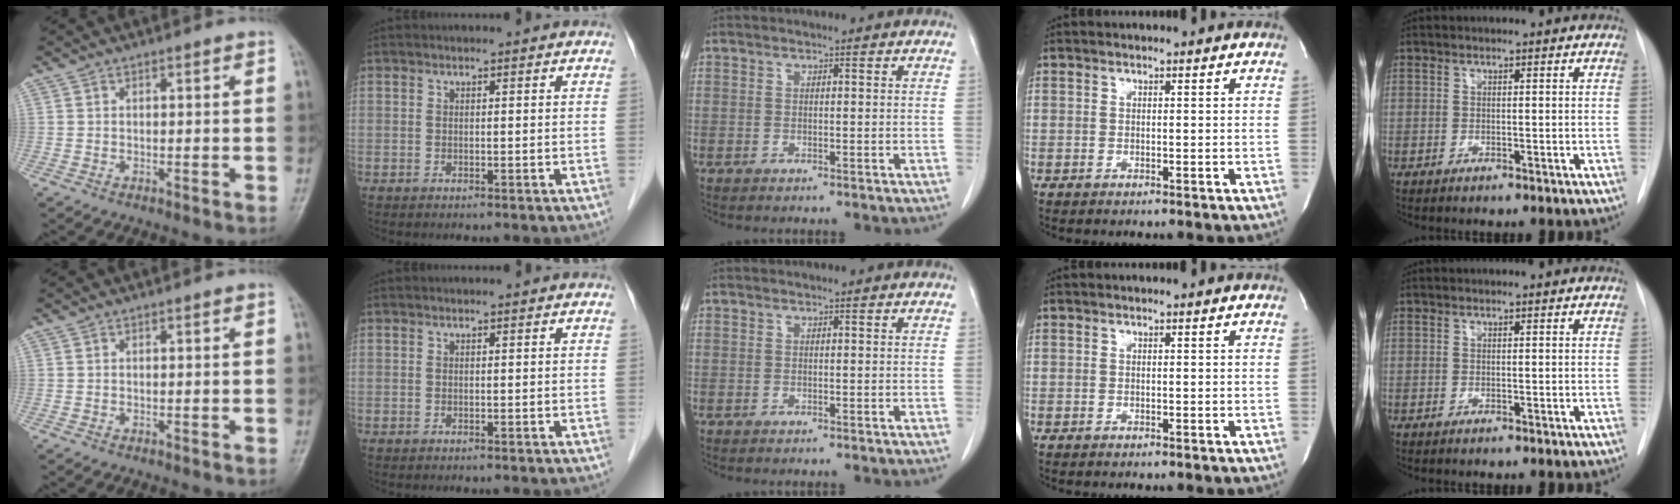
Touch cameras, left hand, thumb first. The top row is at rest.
{}